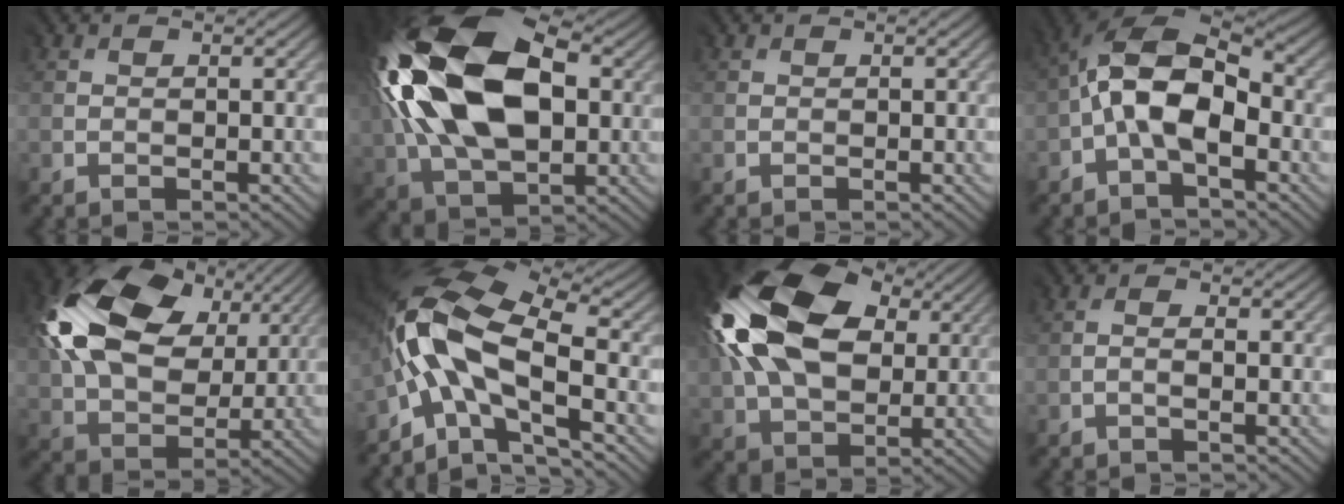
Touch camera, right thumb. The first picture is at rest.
{"total": 19.1, "force": [3.8, 11.8, 14.5], "torque": [-0.330, 0.018, 0.065]}
{"total": 0.0}
{"total": 9.6, "force": [-1.0, 5.0, 8.2], "torque": [-0.153, 0.023, -0.029]}
{"total": 16.6, "force": [5.8, 11.1, 10.8], "torque": [-0.248, 0.019, 0.113]}
{"total": 14.2, "force": [-2.5, 7.0, 12.1], "torque": [-0.246, 0.009, -0.062]}
{"total": 17.9, "force": [5.2, 12.0, 12.2], "torque": [-0.286, 0.016, 0.104]}
{"total": 1.0, "force": [-0.5, 0.1, 0.8], "torque": [-0.021, 0.005, -0.014]}